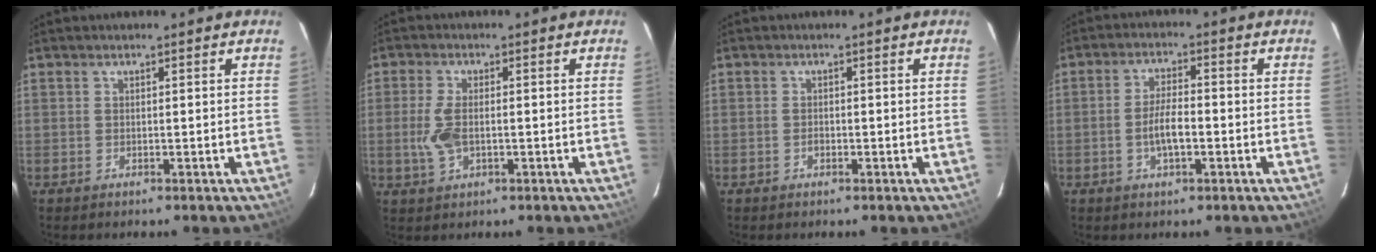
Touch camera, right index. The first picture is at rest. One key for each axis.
{"total": 5.6, "fx": -0.8, "fy": 2.8, "fz": 4.9, "tx": -0.109, "ty": -0.002, "tz": -0.014}
{"total": 1.0, "fx": -0.5, "fy": 0.7, "fz": 0.6, "tx": -0.012, "ty": 0.002, "tz": -0.009}
{"total": 5.2, "fx": -1.6, "fy": 1.7, "fz": 4.7, "tx": -0.091, "ty": 0.002, "tz": -0.026}